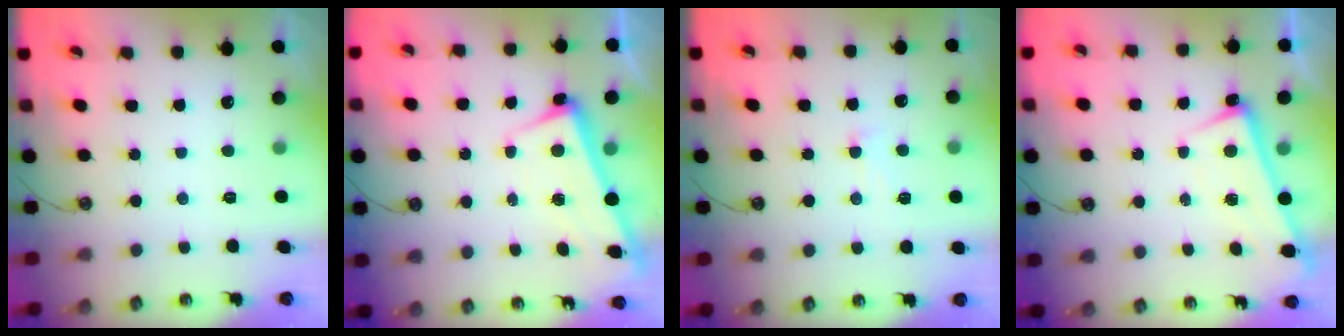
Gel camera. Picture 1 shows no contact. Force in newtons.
{"total": 2.5, "press": 2.4, "slide": 0.6}
{"total": 0.9, "press": 0.6, "slide": 0.7}
{"total": 1.0, "press": 0.4, "slide": 0.9}